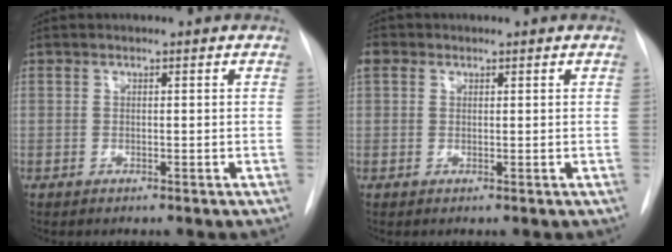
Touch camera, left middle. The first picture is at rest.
{"total": 2.5, "force": [1.3, 2.0, 0.7], "torque": [-0.017, 0.018, 0.026]}